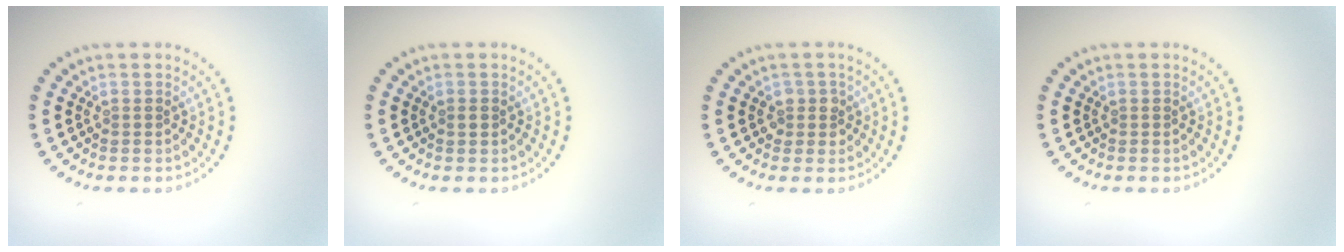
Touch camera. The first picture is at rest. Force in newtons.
{"total": 0.6, "press": 0.6, "slide": 0.1}
{"total": 1.5, "press": 1.4, "slide": 0.6}
{"total": 0.0}